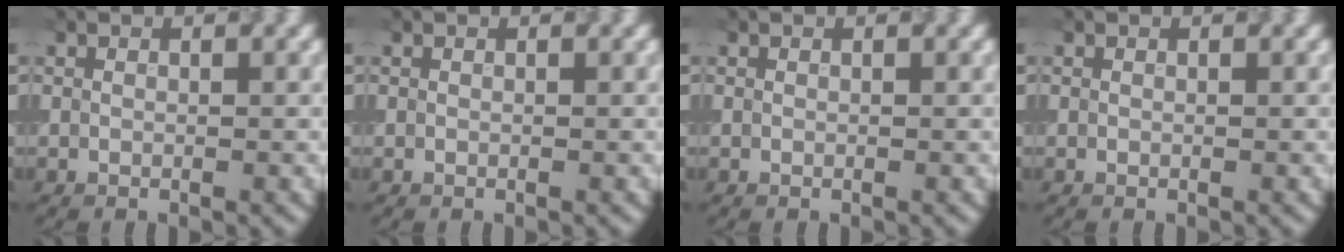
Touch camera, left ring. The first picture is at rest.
{"total": 0.0}
{"total": 0.0}
{"total": 0.0}